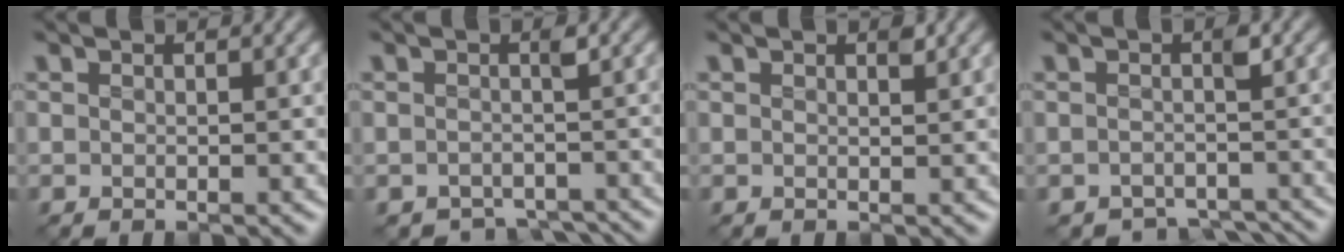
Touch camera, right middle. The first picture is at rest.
{"total": 3.1, "force": [-2.7, 1.2, 1.0], "torque": [-0.001, -0.013, -0.046]}
{"total": 0.6, "force": [0.4, 0.1, 0.4], "torque": [-0.009, -0.003, 0.005]}
{"total": 3.4, "force": [-2.8, 1.4, 1.3], "torque": [-0.002, -0.014, -0.047]}